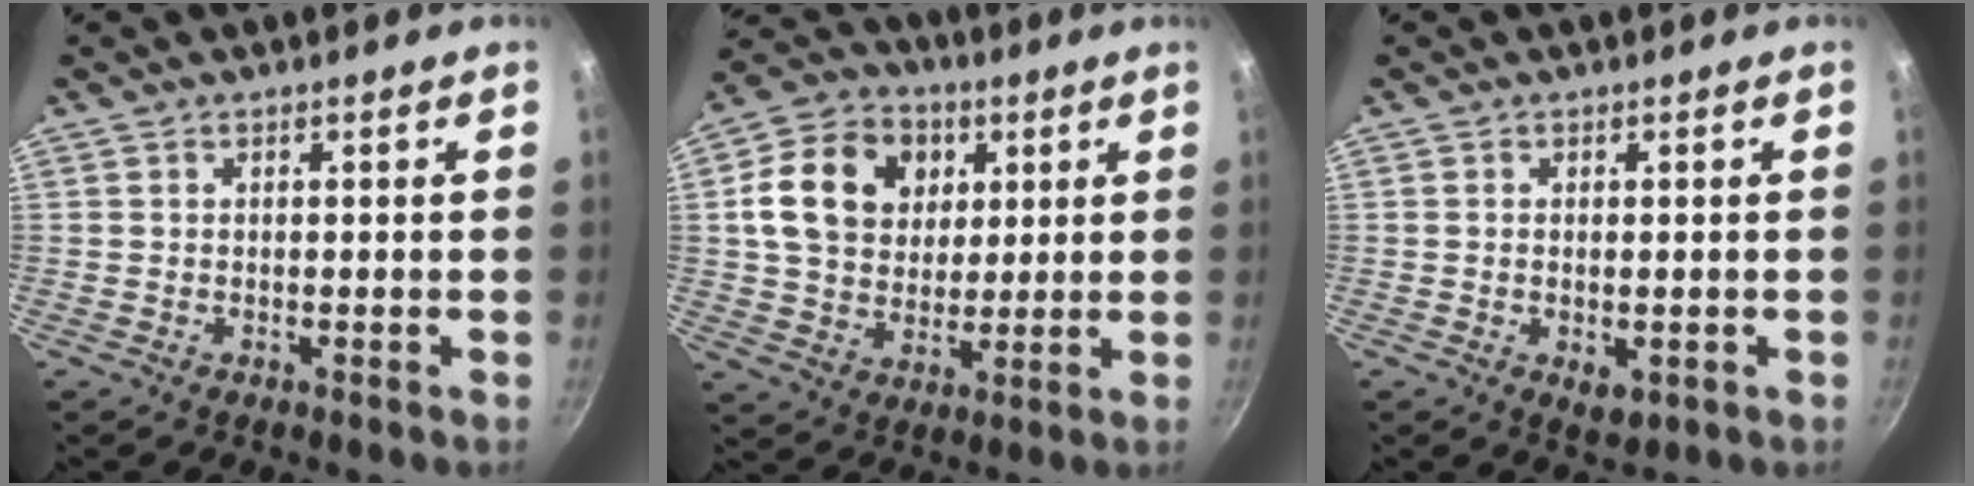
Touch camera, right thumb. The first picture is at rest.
{"total": 15.7, "force": [4.2, 12.4, 8.6], "torque": [-0.128, 0.001, 0.066]}
{"total": 3.3, "force": [-0.7, 1.8, 2.7], "torque": [-0.041, -0.011, -0.008]}